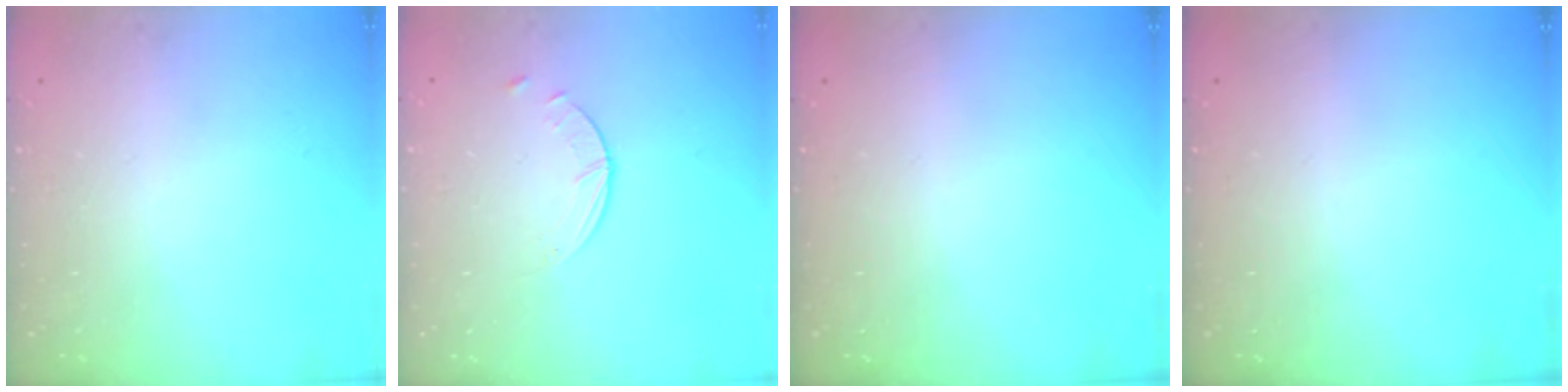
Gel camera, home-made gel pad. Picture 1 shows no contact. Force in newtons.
{"total": 0.9, "press": 0.9, "slide": 0.1}
{"total": 0.0}
{"total": 0.0}